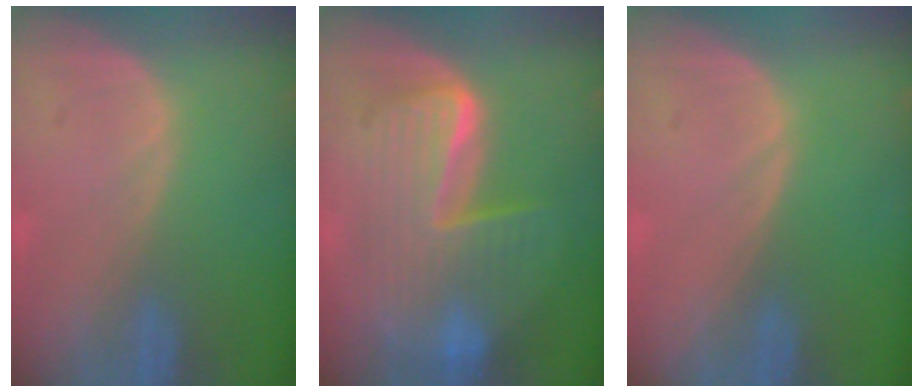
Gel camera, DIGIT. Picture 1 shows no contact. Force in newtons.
{"total": 9.9, "press": 9.9, "slide": 0.9}
{"total": 0.0}